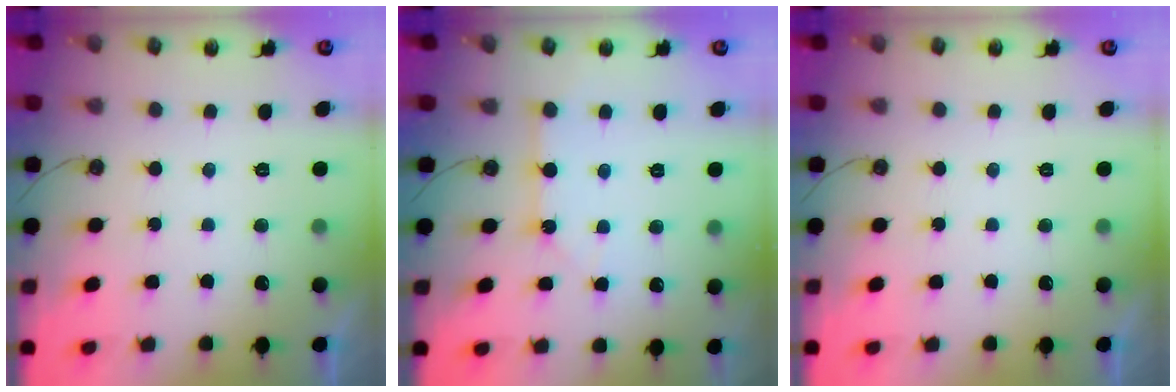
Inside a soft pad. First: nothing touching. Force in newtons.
{"total": 3.2, "press": 3.2, "slide": 0.2}
{"total": 0.0}